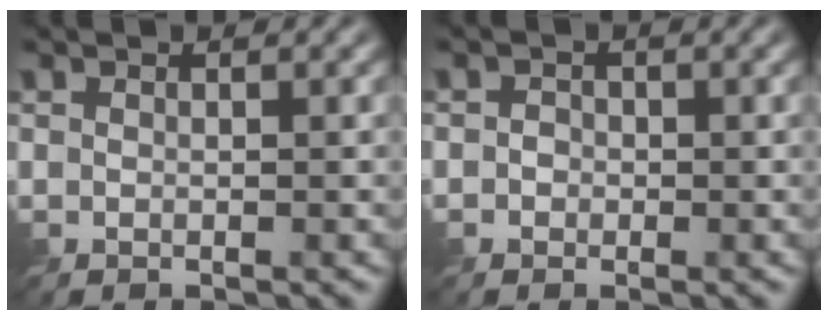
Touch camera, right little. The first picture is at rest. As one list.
[{"total": 1.1, "force": [-0.3, 1.1, 0.2], "torque": [0.004, -0.002, -0.008]}]